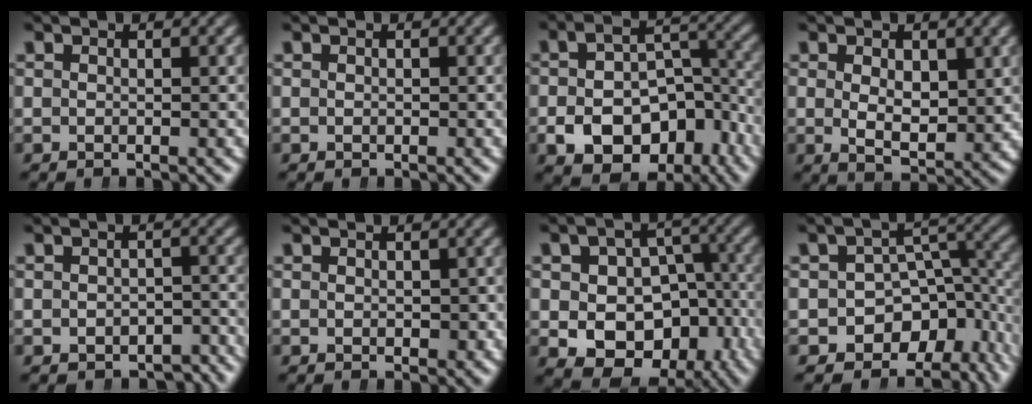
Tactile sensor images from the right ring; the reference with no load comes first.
{"total": 0.0}
{"total": 10.7, "force": [-4.3, 7.5, 6.3], "torque": [-0.088, -0.031, -0.057]}
{"total": 3.8, "force": [0.2, 2.1, 3.1], "torque": [-0.048, -0.028, 0.018]}
{"total": 3.1, "force": [-2.9, 1.0, 0.3], "torque": [0.010, -0.006, -0.046]}
{"total": 1.0, "force": [-0.3, 0.8, 0.6], "torque": [-0.005, -0.008, 0.000]}
{"total": 11.7, "force": [-3.3, 9.2, 6.4], "torque": [-0.112, -0.061, -0.027]}
{"total": 11.4, "force": [-4.1, 8.9, 5.8], "torque": [-0.081, -0.037, -0.059]}